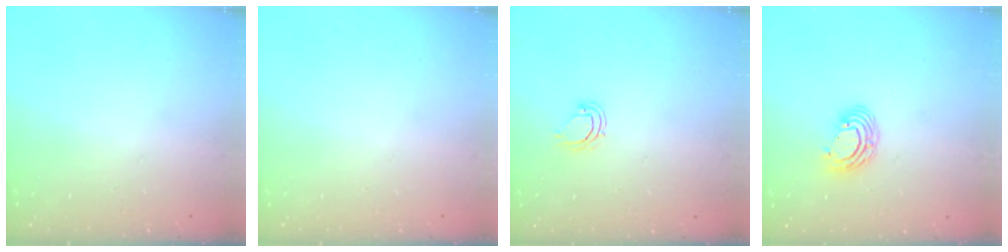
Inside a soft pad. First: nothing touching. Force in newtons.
{"total": 0.0}
{"total": 4.6, "press": 4.5, "slide": 0.3}
{"total": 7.3, "press": 7.1, "slide": 1.3}